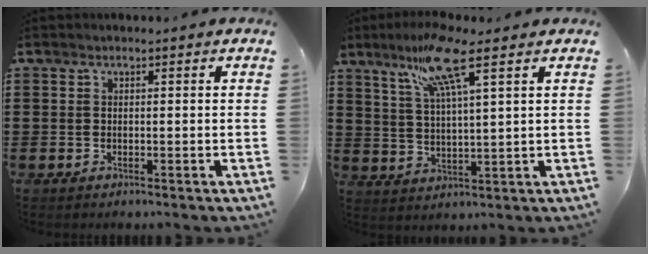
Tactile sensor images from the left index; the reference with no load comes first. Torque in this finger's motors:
{"motor_torque": [1.16, -0.98, 0.40, 0.21]}